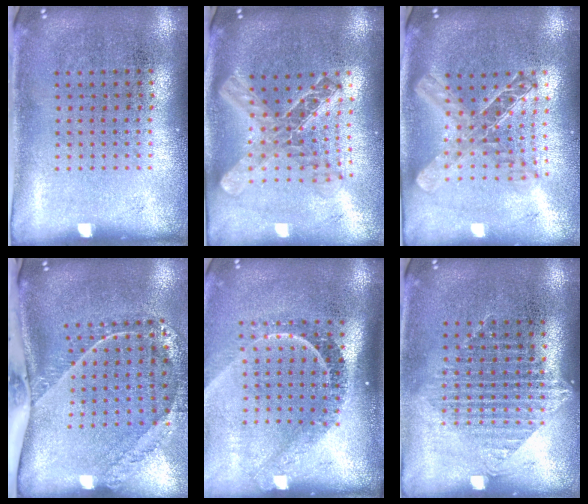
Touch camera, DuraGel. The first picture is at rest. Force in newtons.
{"total": 2.2, "press": 1.8, "slide": 1.3}
{"total": 1.9, "press": 1.6, "slide": 1.0}
{"total": 2.5, "press": 1.7, "slide": 1.8}
{"total": 2.3, "press": 1.7, "slide": 1.6}
{"total": 1.2, "press": 1.1, "slide": 0.5}